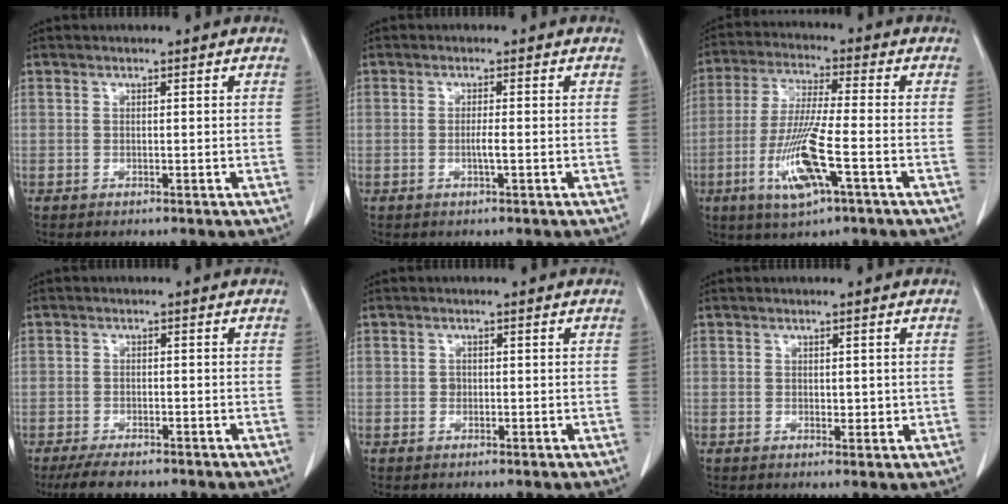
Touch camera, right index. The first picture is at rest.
{"total": 1.3, "force": [-0.3, -0.2, 1.3], "torque": [-0.023, 0.000, -0.004]}
{"total": 11.2, "force": [-4.0, 0.8, 10.4], "torque": [-0.211, -0.015, -0.076]}
{"total": 4.7, "force": [-3.8, 1.7, 2.1], "torque": [-0.037, -0.006, -0.062]}
{"total": 0.6, "force": [0.0, 0.6, 0.2], "torque": [0.004, 0.005, 0.001]}
{"total": 1.4, "force": [0.4, 0.9, 1.0], "torque": [-0.007, 0.000, 0.009]}